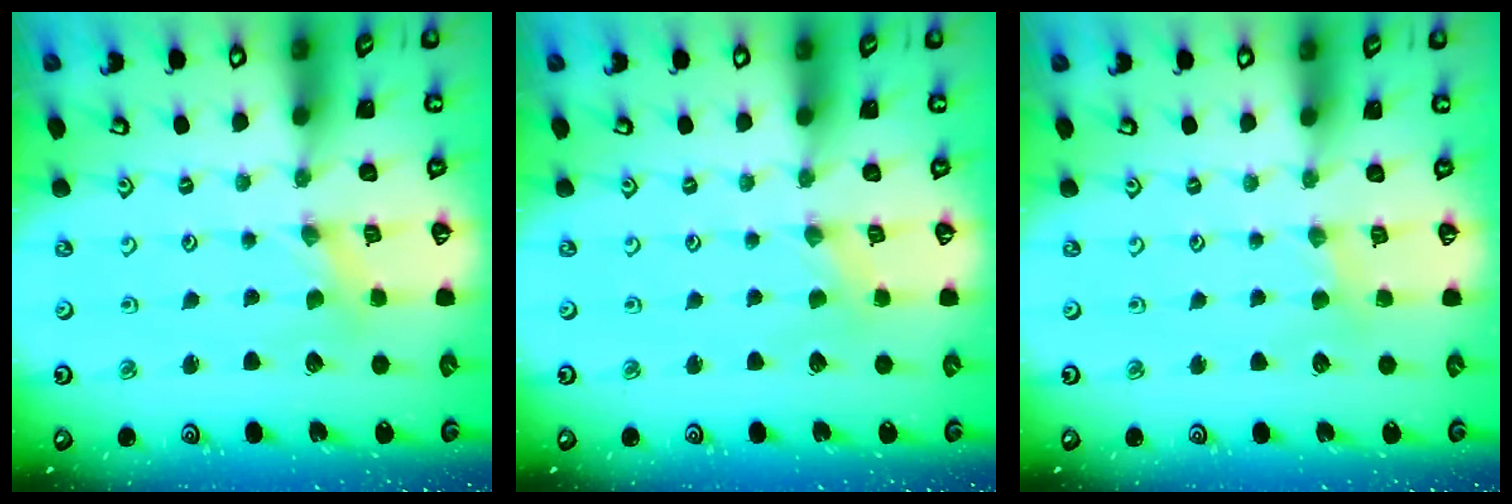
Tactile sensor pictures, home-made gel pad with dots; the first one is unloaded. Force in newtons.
{"total": 0.0}
{"total": 1.9, "press": 1.8, "slide": 0.4}